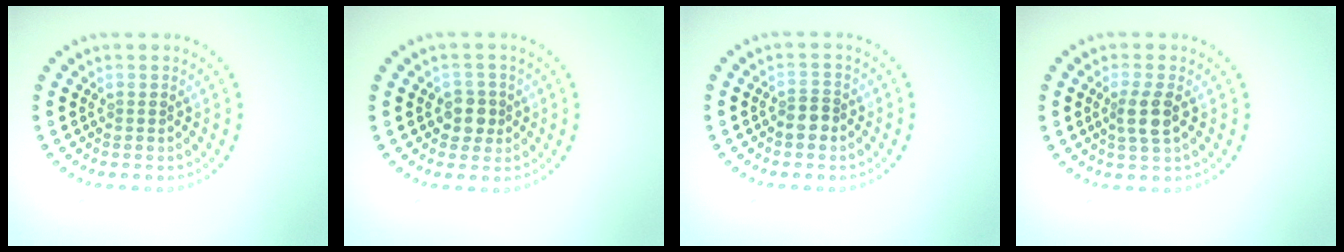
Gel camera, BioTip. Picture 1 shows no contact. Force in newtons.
{"total": 2.1, "press": 1.9, "slide": 0.8}
{"total": 1.7, "press": 1.5, "slide": 0.8}
{"total": 2.3, "press": 2.1, "slide": 1.1}